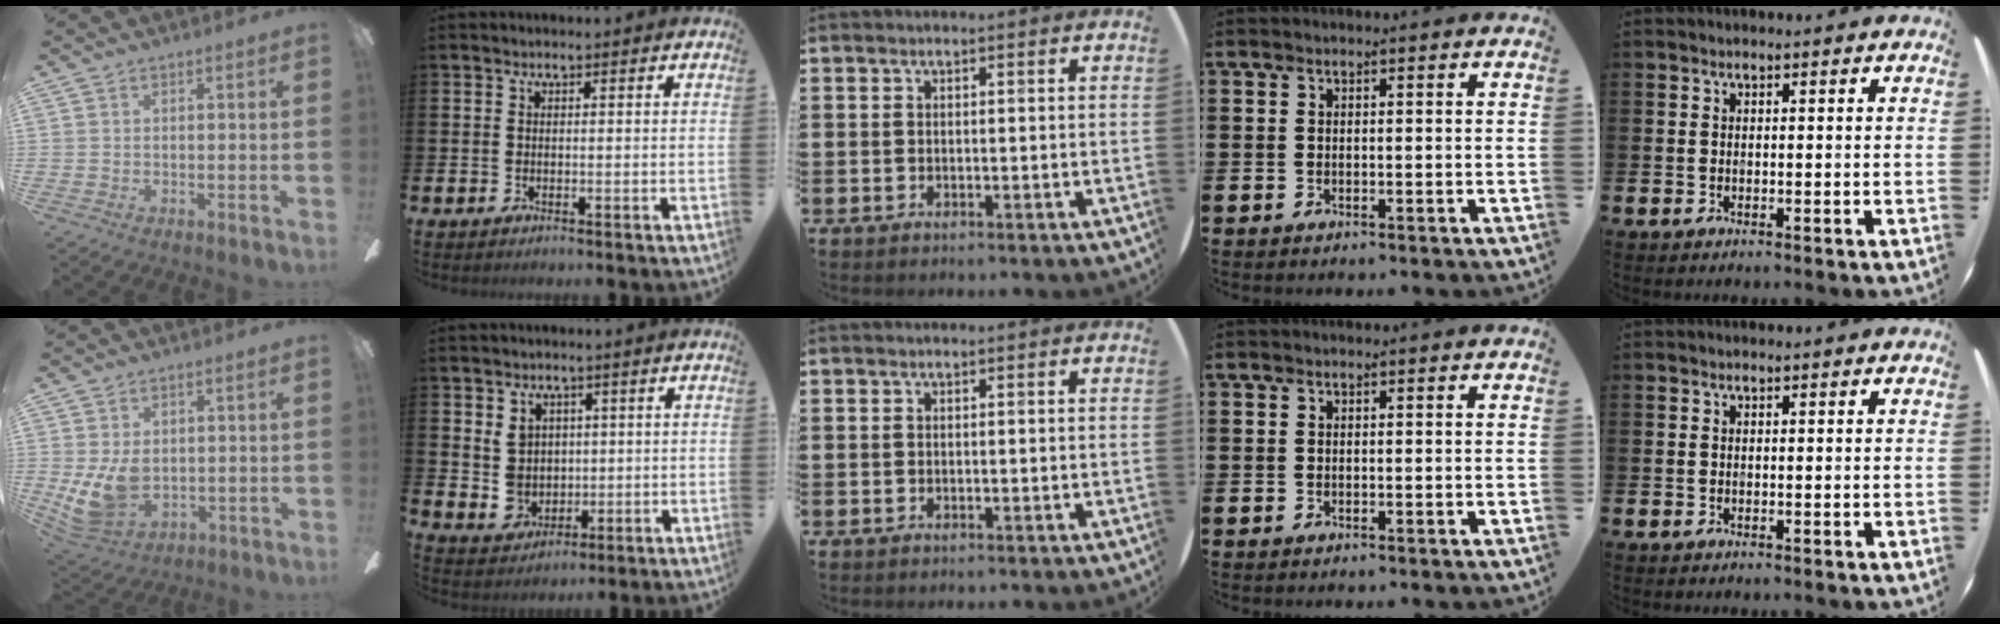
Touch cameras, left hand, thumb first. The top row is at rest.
{"thumb": {"total": 8.5, "force": [0.3, 6.0, 6.1], "torque": [-0.125, -0.005, 0.008]}, "index": {"total": 4.5, "force": [1.4, 4.1, 1.1], "torque": [-0.033, 0.009, 0.025]}}